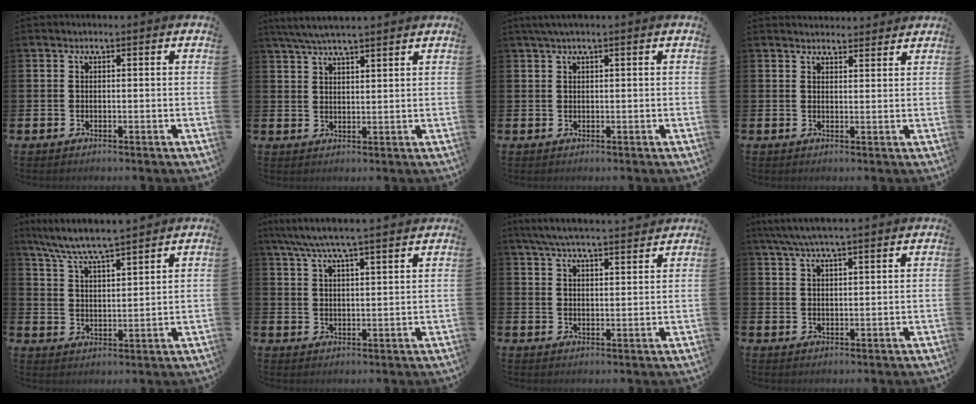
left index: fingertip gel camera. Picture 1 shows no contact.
{"total": 5.2, "force": [4.7, 0.4, 2.0], "torque": [-0.056, -0.008, 0.088]}
{"total": 1.3, "force": [0.9, 0.0, 1.0], "torque": [-0.018, 0.003, 0.015]}
{"total": 2.6, "force": [2.6, 0.6, -0.1], "torque": [0.013, -0.017, 0.043]}
{"total": 6.8, "force": [6.6, -0.1, 1.7], "torque": [-0.053, -0.039, 0.116]}
{"total": 6.3, "force": [5.8, 0.0, 2.4], "torque": [-0.069, -0.019, 0.106]}
{"total": 6.1, "force": [5.8, 0.3, 1.7], "torque": [-0.047, -0.026, 0.105]}
{"total": 5.0, "force": [4.6, 0.2, 2.2], "torque": [-0.059, -0.006, 0.084]}